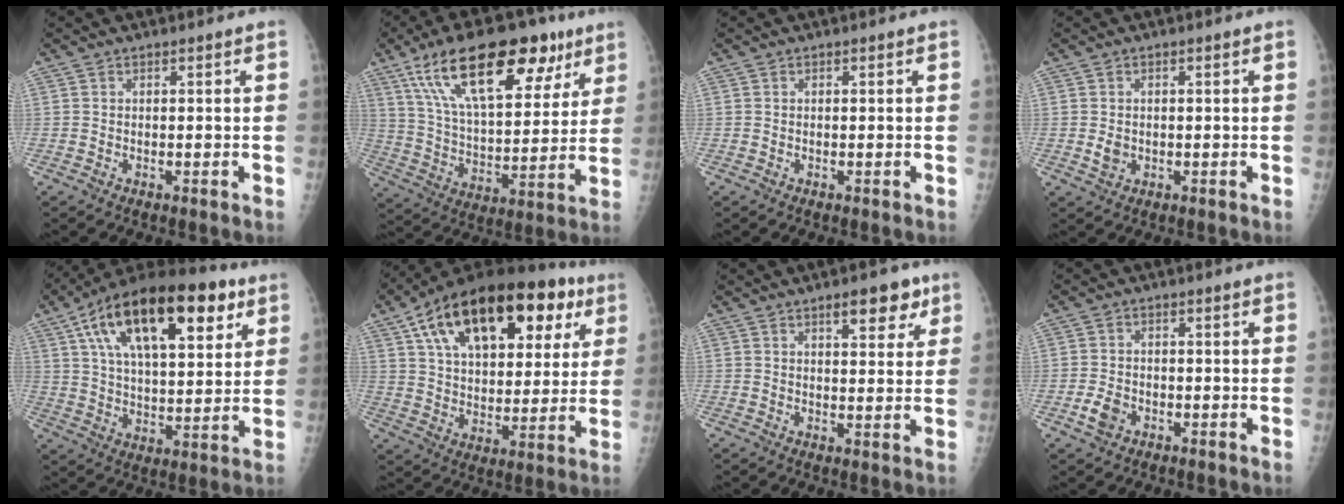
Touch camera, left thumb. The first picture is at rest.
{"total": 25.2, "force": [14.0, 11.1, 17.9], "torque": [-0.261, -0.017, 0.238]}
{"total": 0.0}
{"total": 2.3, "force": [-0.2, 1.9, 1.2], "torque": [-0.016, 0.000, 0.000]}
{"total": 24.7, "force": [11.5, 10.9, 19.0], "torque": [-0.296, -0.005, 0.188]}
{"total": 28.0, "force": [12.8, 14.7, 20.1], "torque": [-0.284, 0.018, 0.202]}
{"total": 6.9, "force": [4.0, 3.0, 4.8], "torque": [-0.040, -0.017, 0.051]}
{"total": 3.6, "force": [-1.6, 2.6, 2.0], "torque": [-0.036, 0.008, -0.028]}